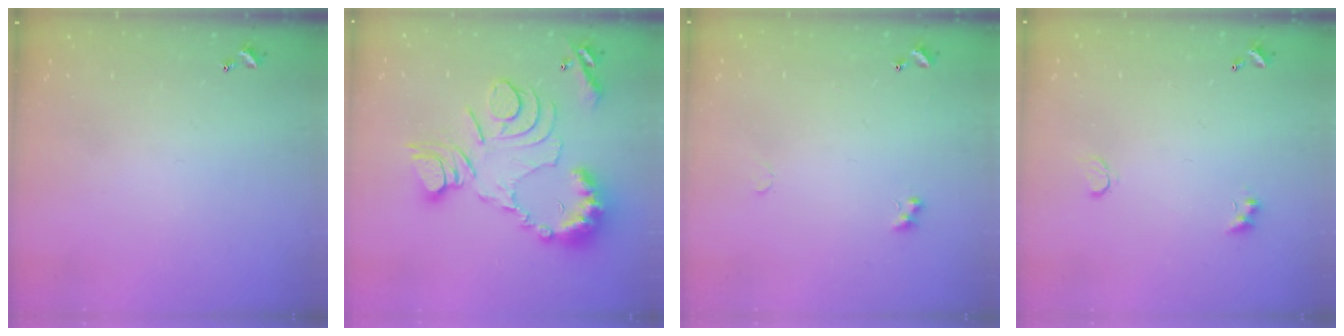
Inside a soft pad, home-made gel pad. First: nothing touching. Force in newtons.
{"total": 18.4, "press": 18.3, "slide": 1.7}
{"total": 1.7, "press": 1.6, "slide": 0.5}
{"total": 2.9, "press": 2.8, "slide": 0.6}